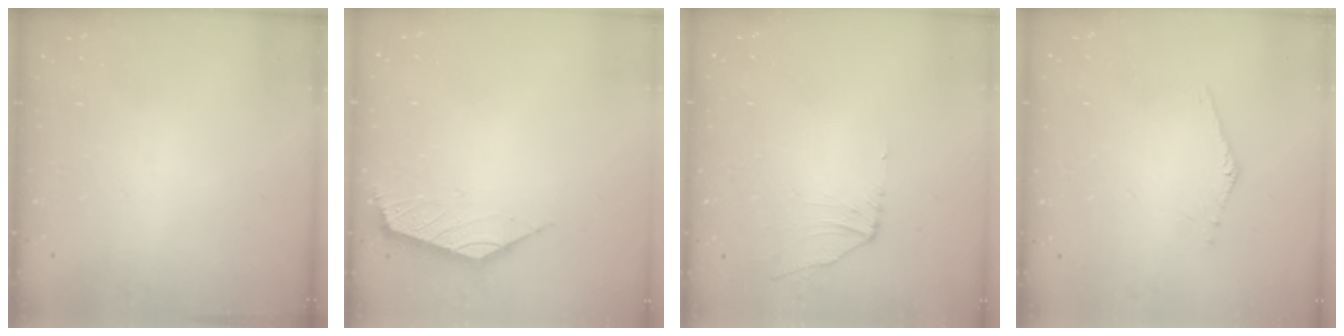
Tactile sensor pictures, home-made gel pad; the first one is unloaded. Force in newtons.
{"total": 2.6, "press": 2.5, "slide": 0.6}
{"total": 2.3, "press": 2.3, "slide": 0.6}
{"total": 1.5, "press": 1.5, "slide": 0.0}